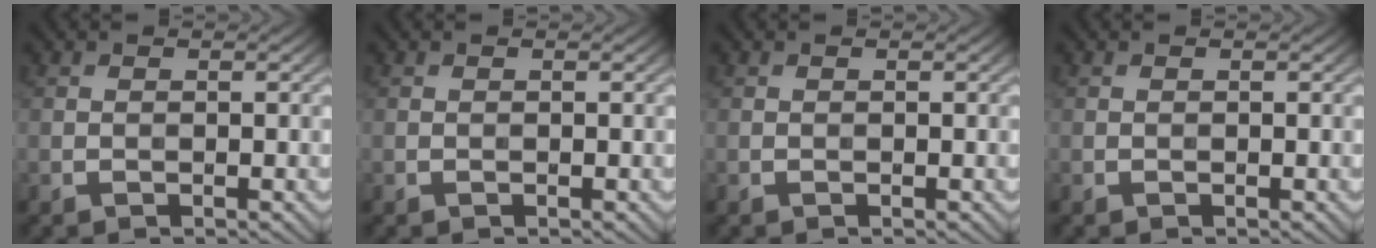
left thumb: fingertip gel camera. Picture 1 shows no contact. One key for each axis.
{"total": 0.0}
{"total": 0.0}
{"total": 0.0}